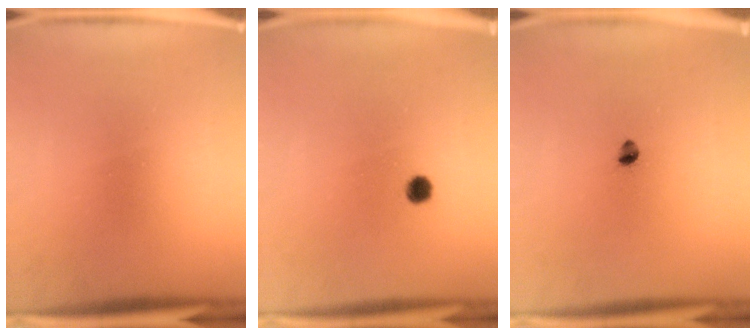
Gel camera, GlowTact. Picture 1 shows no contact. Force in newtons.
{"total": 1.4}
{"total": 1.7}